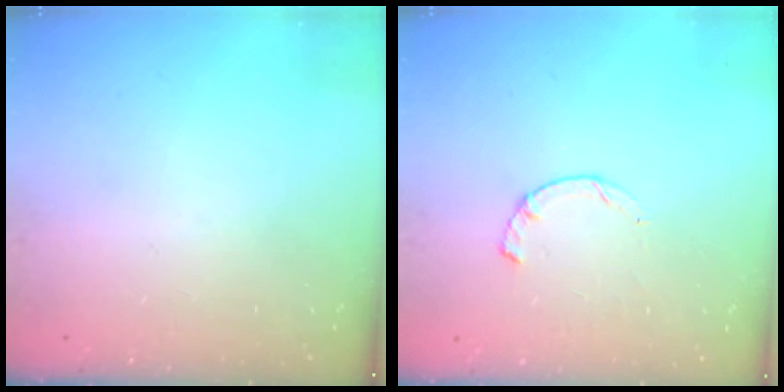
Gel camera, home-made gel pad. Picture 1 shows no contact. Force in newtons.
{"total": 2.3, "press": 2.3, "slide": 0.4}